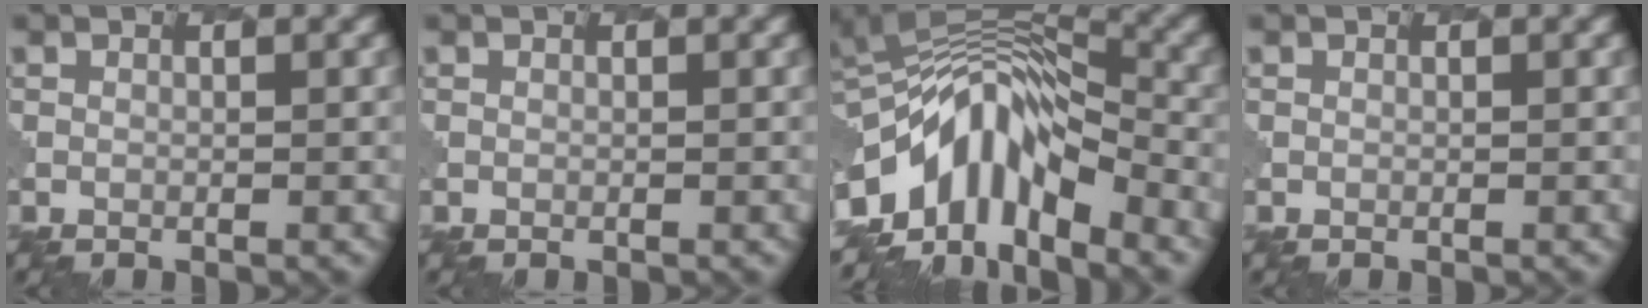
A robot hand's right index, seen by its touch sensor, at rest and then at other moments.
{"total": 0.0}
{"total": 10.5, "force": [-4.8, 5.3, 7.6], "torque": [-0.120, 0.008, -0.095]}
{"total": 0.0}